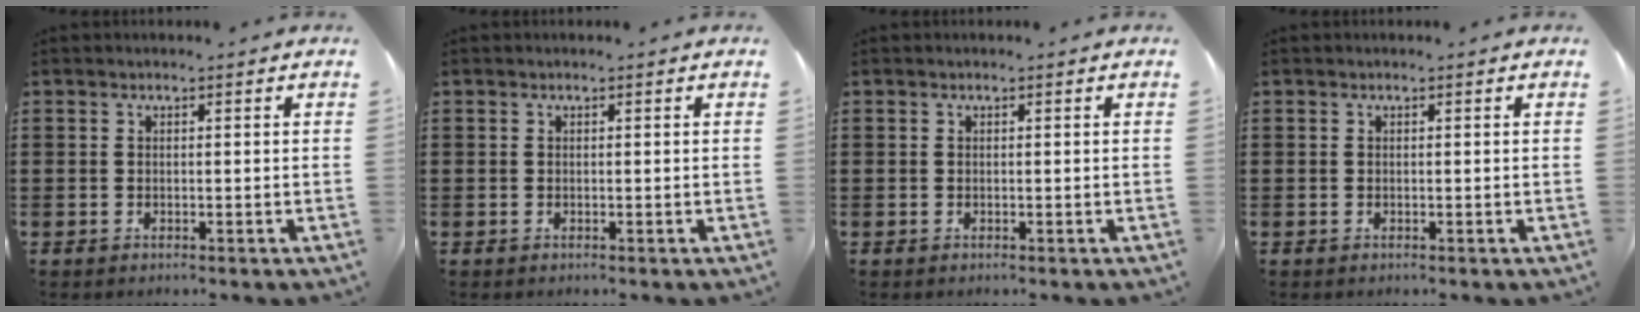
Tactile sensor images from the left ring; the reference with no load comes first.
{"total": 0.0}
{"total": 0.0}
{"total": 0.0}